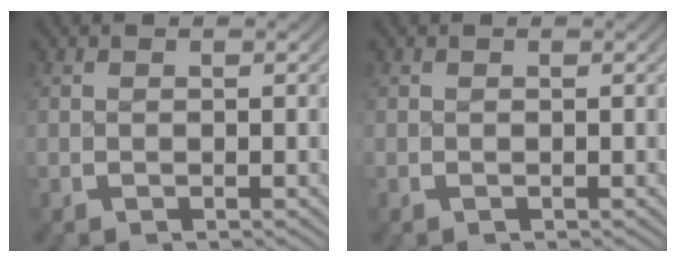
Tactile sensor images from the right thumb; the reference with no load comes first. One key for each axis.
{"total": 0.9, "fx": -0.7, "fy": -0.5, "fz": -0.1, "tx": 0.003, "ty": 0.000, "tz": -0.016}